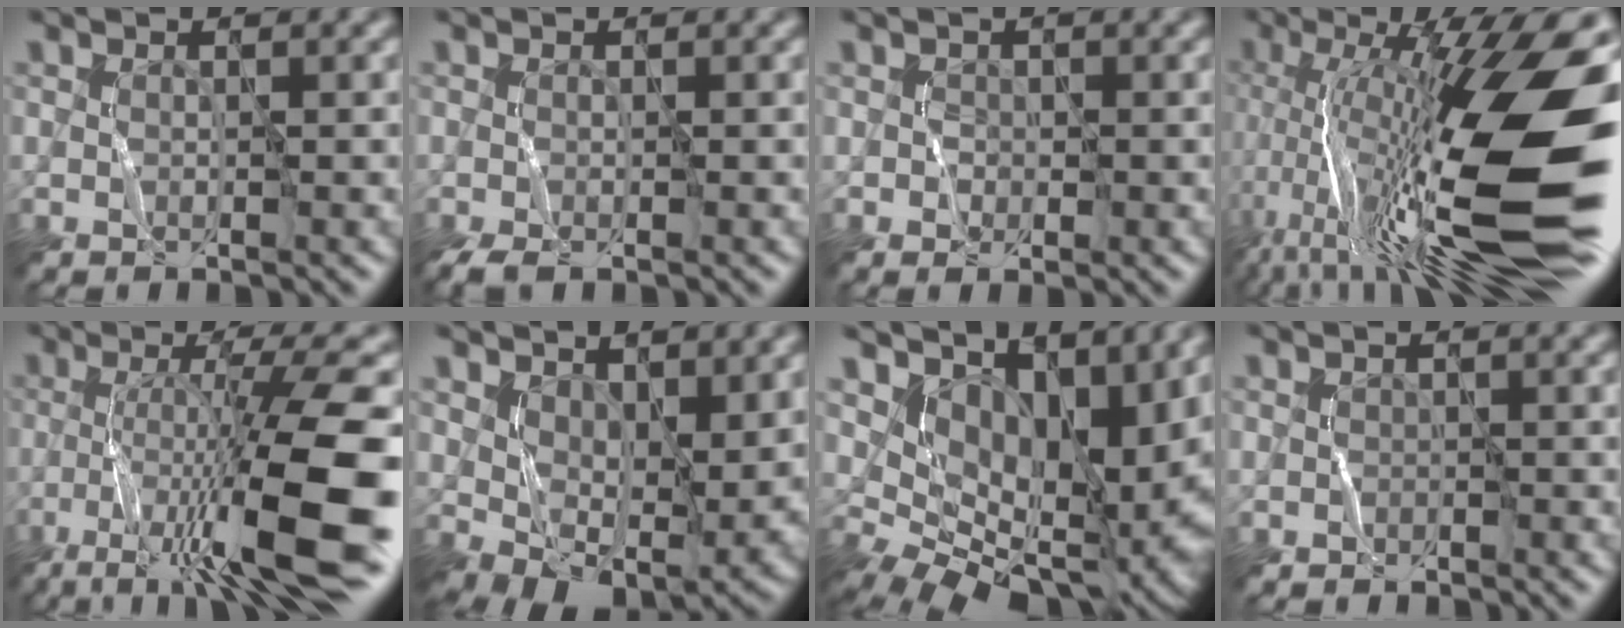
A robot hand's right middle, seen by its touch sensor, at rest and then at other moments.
{"total": 1.0, "force": [-0.6, 0.2, 0.8], "torque": [-0.027, -0.001, -0.009]}
{"total": 1.1, "force": [-0.3, 0.9, 0.6], "torque": [-0.010, -0.002, 0.001]}
{"total": 18.6, "force": [-2.0, 4.7, 17.9], "torque": [-0.321, 0.013, -0.034]}
{"total": 11.7, "force": [-5.0, 1.9, 10.4], "torque": [-0.160, 0.009, -0.080]}
{"total": 8.1, "force": [1.0, 4.7, 6.5], "torque": [-0.116, -0.018, 0.032]}
{"total": 11.4, "force": [3.4, 6.8, 8.5], "torque": [-0.141, -0.019, 0.081]}
{"total": 0.9, "force": [-0.5, -0.2, -0.7], "torque": [0.013, 0.003, -0.005]}